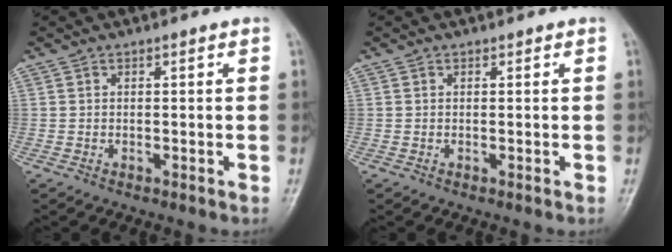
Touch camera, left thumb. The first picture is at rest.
{"total": 0.0}